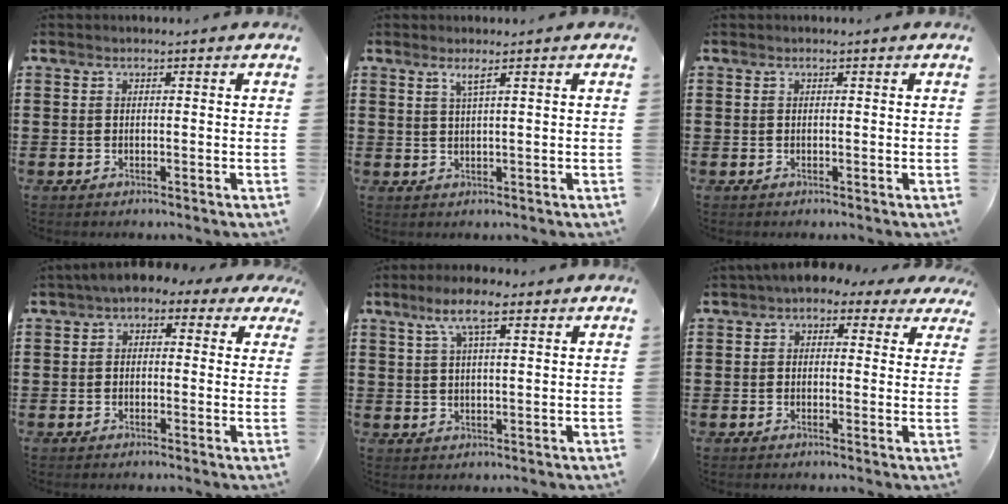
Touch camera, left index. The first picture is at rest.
{"total": 1.9, "force": [1.0, -0.1, 1.6], "torque": [-0.035, -0.003, 0.017]}
{"total": 0.0}
{"total": 2.1, "force": [-0.2, 1.5, 1.4], "torque": [-0.032, 0.009, -0.009]}
{"total": 6.7, "force": [3.9, 1.6, 5.2], "torque": [-0.102, 0.006, 0.066]}
{"total": 2.3, "force": [1.1, 1.7, 1.2], "torque": [-0.032, 0.004, 0.015]}